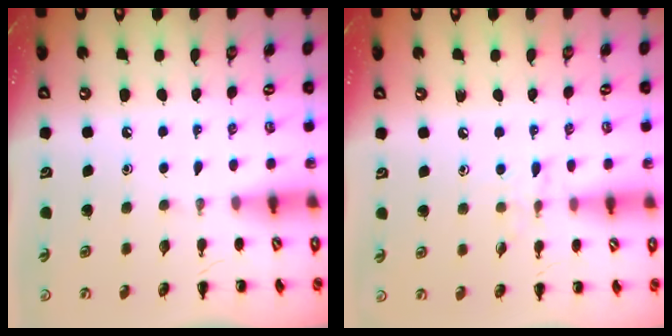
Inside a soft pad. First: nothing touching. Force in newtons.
{"total": 6.0, "press": 5.6, "slide": 2.1}